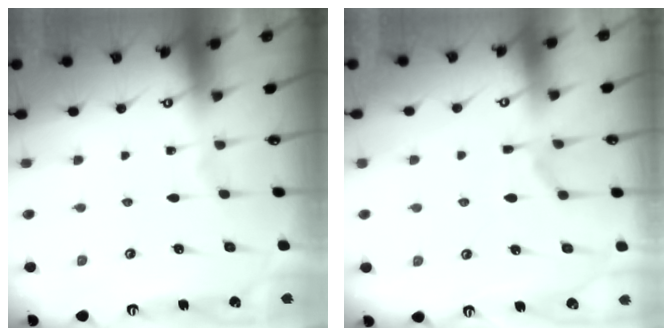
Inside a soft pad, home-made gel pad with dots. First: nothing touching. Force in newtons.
{"total": 1.9, "press": 1.4, "slide": 1.3}